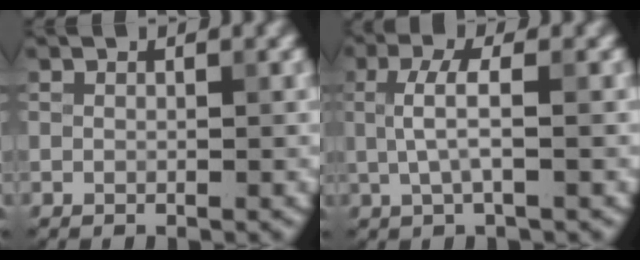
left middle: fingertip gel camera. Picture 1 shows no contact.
{"total": 2.8, "force": [0.1, 0.6, 2.8], "torque": [-0.061, 0.003, 0.003]}